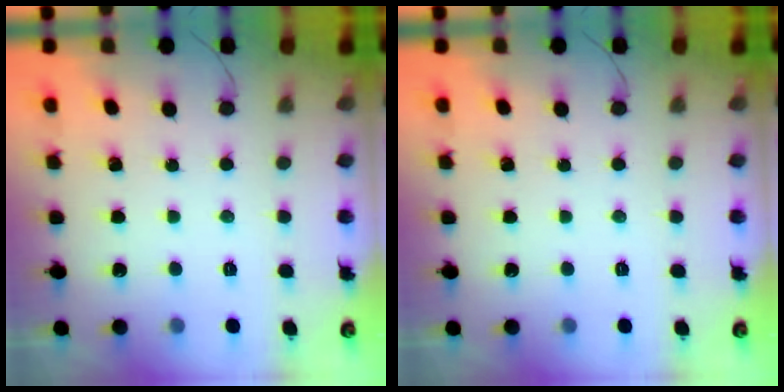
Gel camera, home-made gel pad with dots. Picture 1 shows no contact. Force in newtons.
{"total": 0.0}